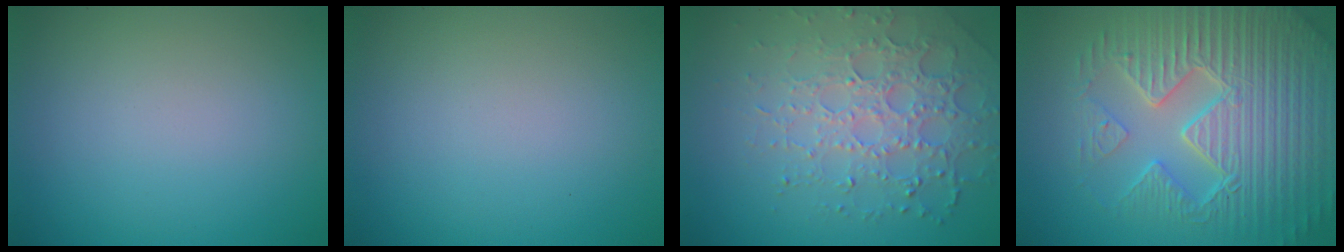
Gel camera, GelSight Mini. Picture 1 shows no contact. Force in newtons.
{"total": 0.0}
{"total": 5.2, "press": 4.3, "slide": 2.8}
{"total": 9.0, "press": 6.4, "slide": 6.3}